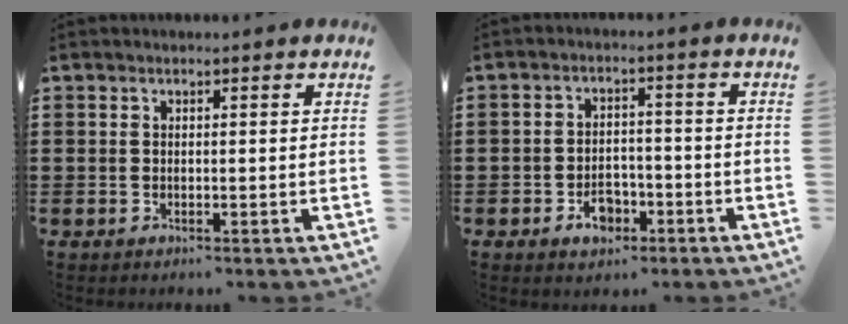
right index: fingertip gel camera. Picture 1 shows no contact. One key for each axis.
{"total": 4.4, "fx": -2.4, "fy": 2.8, "fz": 2.5, "tx": -0.035, "ty": 0.003, "tz": -0.045}